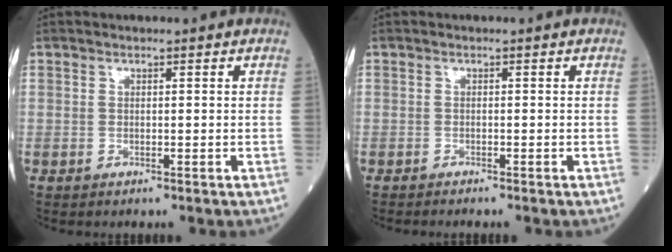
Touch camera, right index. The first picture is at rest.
{"total": 2.1, "force": [-1.9, 0.1, 0.9], "torque": [-0.015, -0.002, -0.023]}